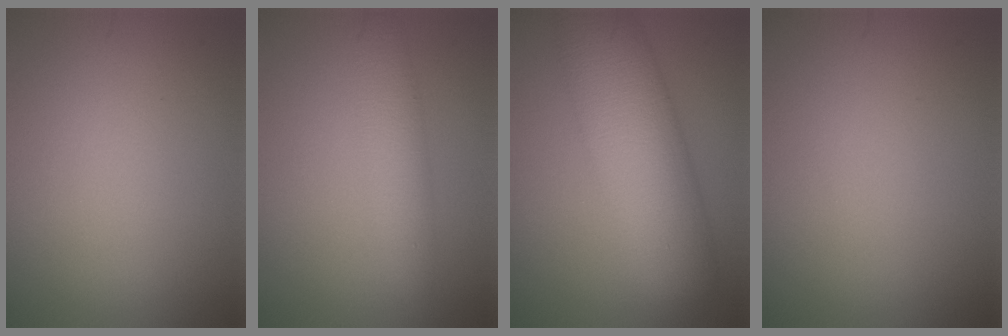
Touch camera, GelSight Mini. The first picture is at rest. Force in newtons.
{"total": 3.0, "press": 3.0, "slide": 0.1}
{"total": 9.9, "press": 9.9, "slide": 0.4}
{"total": 0.0}